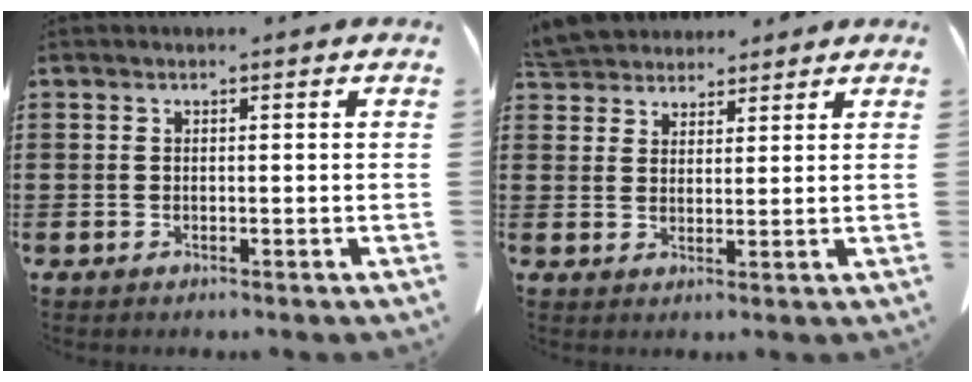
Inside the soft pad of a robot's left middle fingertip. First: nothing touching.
{"total": 5.1, "force": [4.8, 1.6, 0.7], "torque": [-0.032, -0.010, 0.092]}